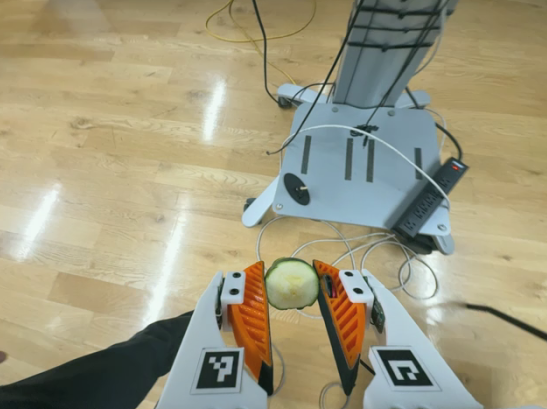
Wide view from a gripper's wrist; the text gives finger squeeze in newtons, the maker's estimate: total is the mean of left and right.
{"total": 7.2, "left": 7.0, "right": 7.4}